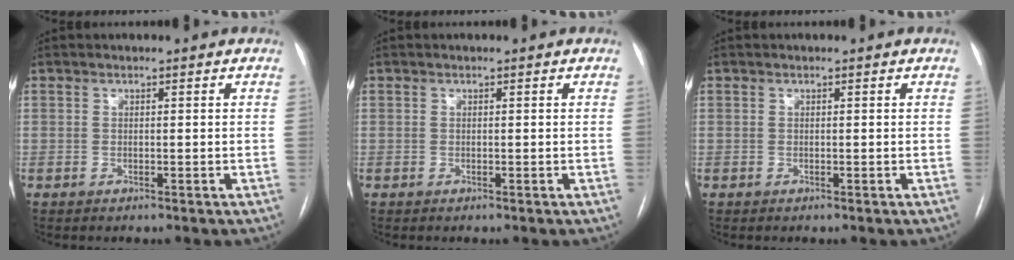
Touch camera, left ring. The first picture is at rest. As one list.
[{"total": 0.0}, {"total": 0.0}]